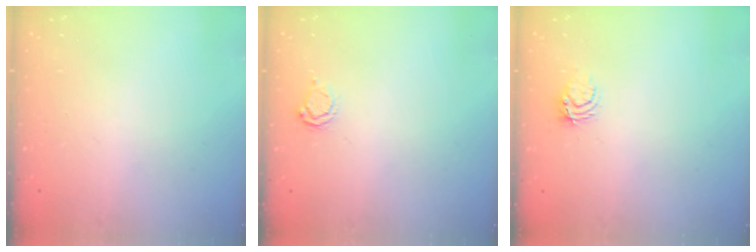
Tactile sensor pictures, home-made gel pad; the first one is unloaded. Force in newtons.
{"total": 2.3, "press": 2.3, "slide": 0.2}
{"total": 3.9, "press": 3.9, "slide": 0.4}